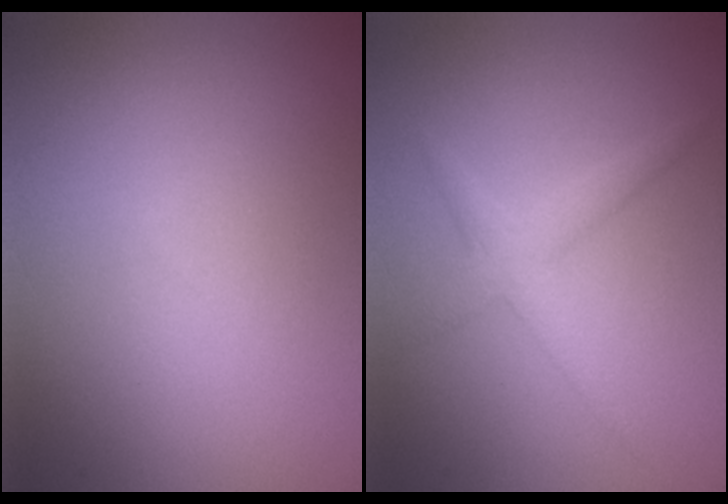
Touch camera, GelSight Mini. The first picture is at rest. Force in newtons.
{"total": 2.1, "press": 2.1, "slide": 0.0}